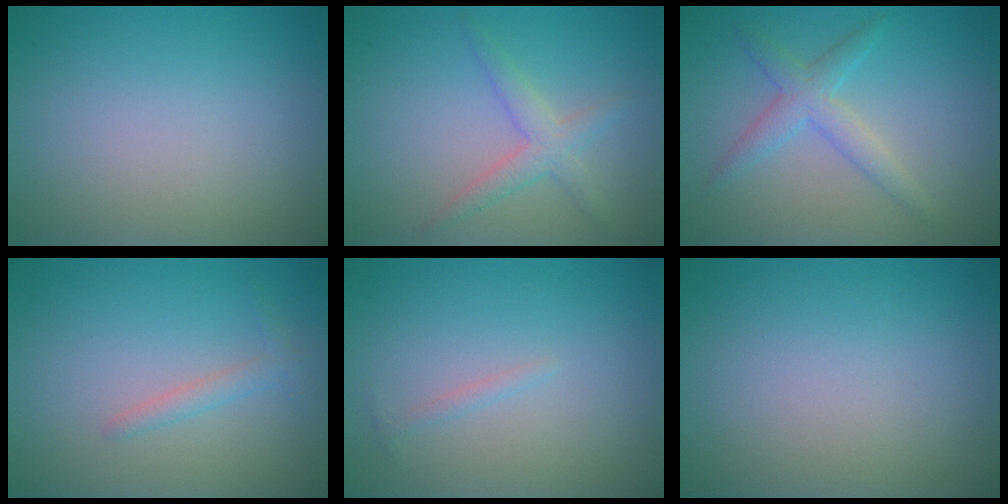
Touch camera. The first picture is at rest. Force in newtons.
{"total": 2.4, "press": 2.4, "slide": 0.1}
{"total": 2.8, "press": 2.8, "slide": 0.1}
{"total": 1.3, "press": 1.3, "slide": 0.1}
{"total": 0.7, "press": 0.7, "slide": 0.1}
{"total": 0.0}